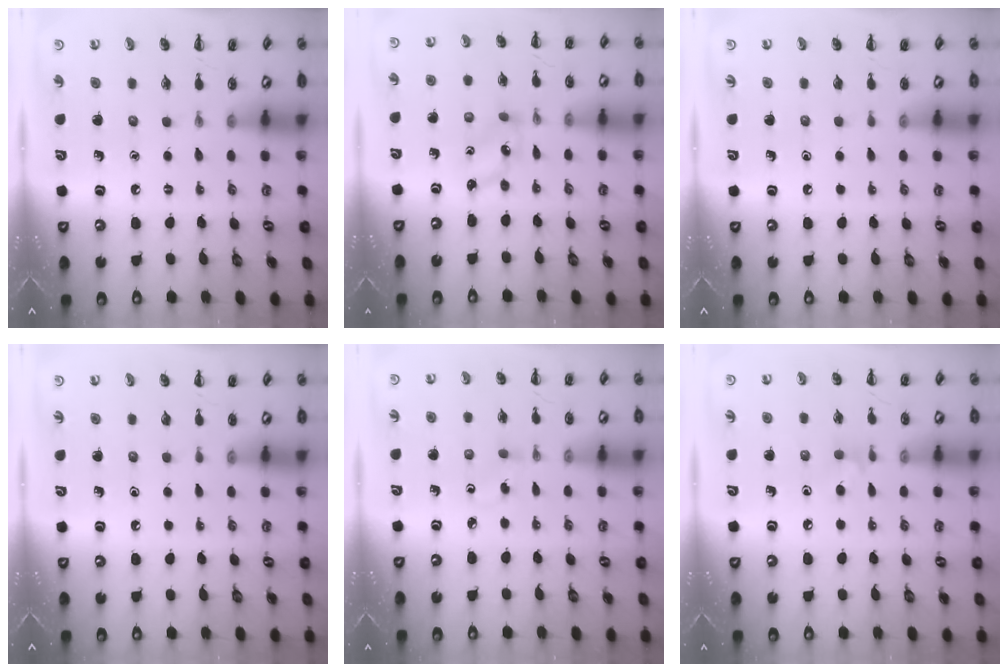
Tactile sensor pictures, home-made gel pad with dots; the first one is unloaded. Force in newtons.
{"total": 1.4, "press": 1.3, "slide": 0.3}
{"total": 0.0}
{"total": 0.0}
{"total": 1.2, "press": 1.0, "slide": 0.8}
{"total": 3.9, "press": 3.5, "slide": 1.5}